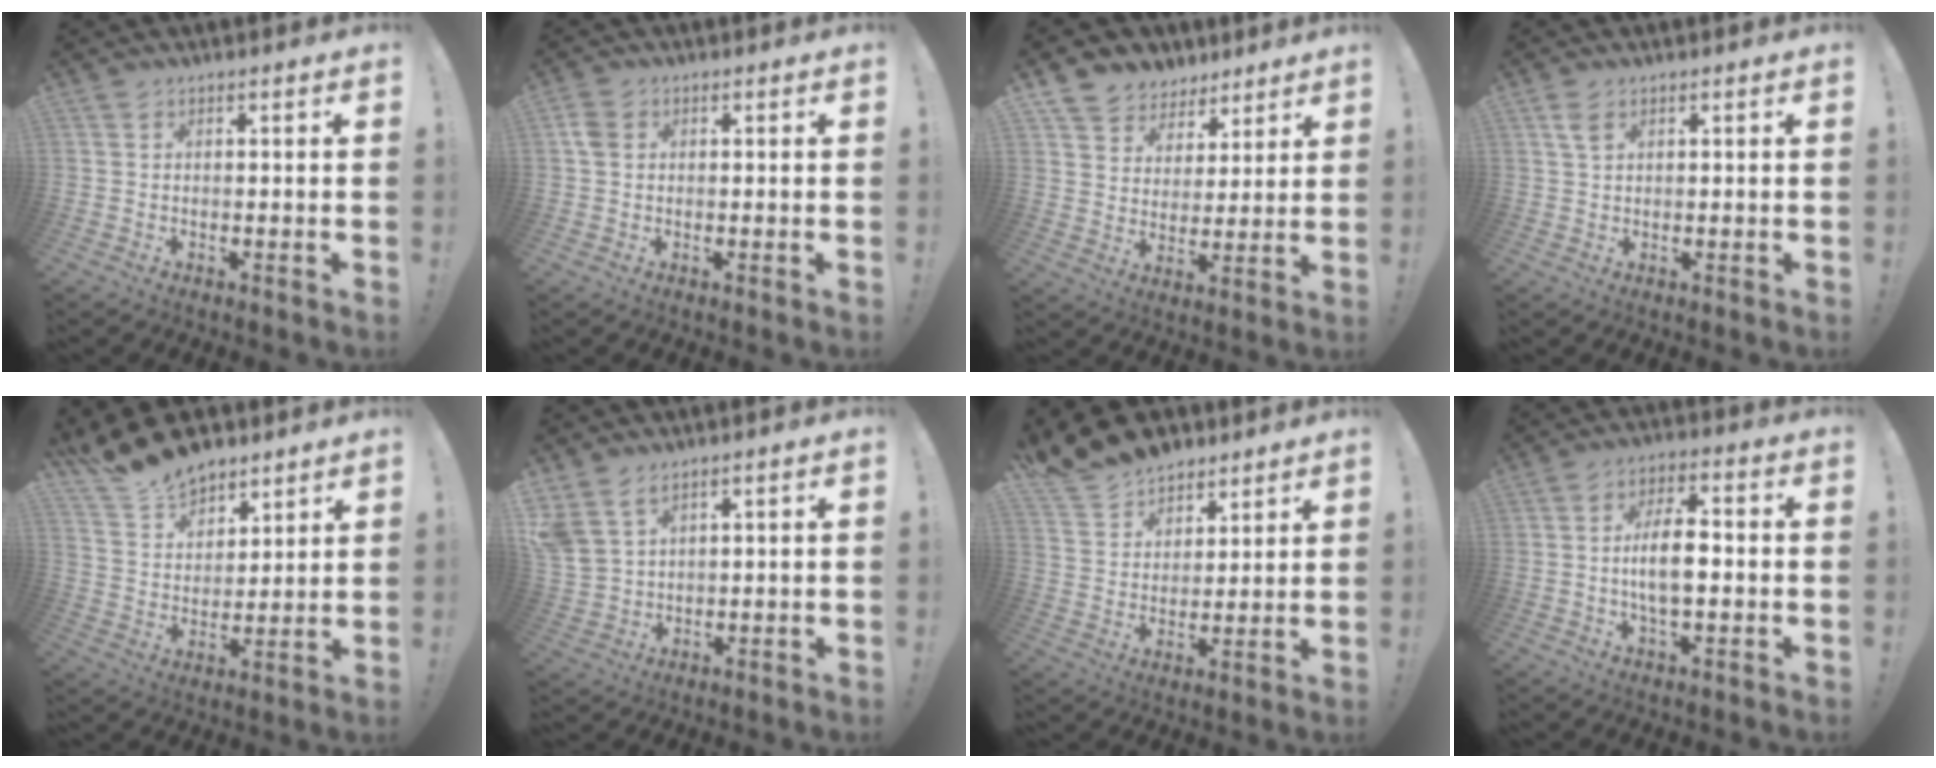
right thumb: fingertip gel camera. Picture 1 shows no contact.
{"total": 3.8, "force": [0.9, 2.7, 2.6], "torque": [-0.049, 0.004, 0.016]}
{"total": 7.8, "force": [5.2, 5.8, 0.5], "torque": [-0.014, -0.044, 0.106]}
{"total": 3.1, "force": [1.6, 1.6, 2.1], "torque": [-0.031, -0.005, 0.027]}
{"total": 13.9, "force": [12.2, 5.8, 3.0], "torque": [-0.077, -0.096, 0.232]}
{"total": 6.5, "force": [4.4, 3.7, 3.1], "torque": [-0.074, -0.015, 0.089]}
{"total": 12.7, "force": [11.0, 6.0, 2.2], "torque": [-0.056, -0.087, 0.213]}
{"total": 9.7, "force": [-0.9, 4.2, 8.7], "torque": [-0.158, 0.006, -0.022]}